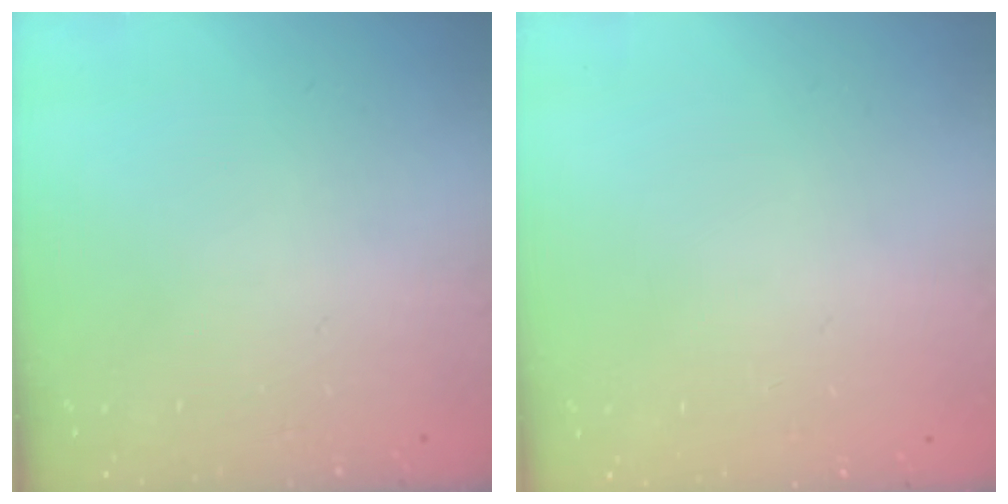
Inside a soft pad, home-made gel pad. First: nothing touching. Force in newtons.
{"total": 0.0}